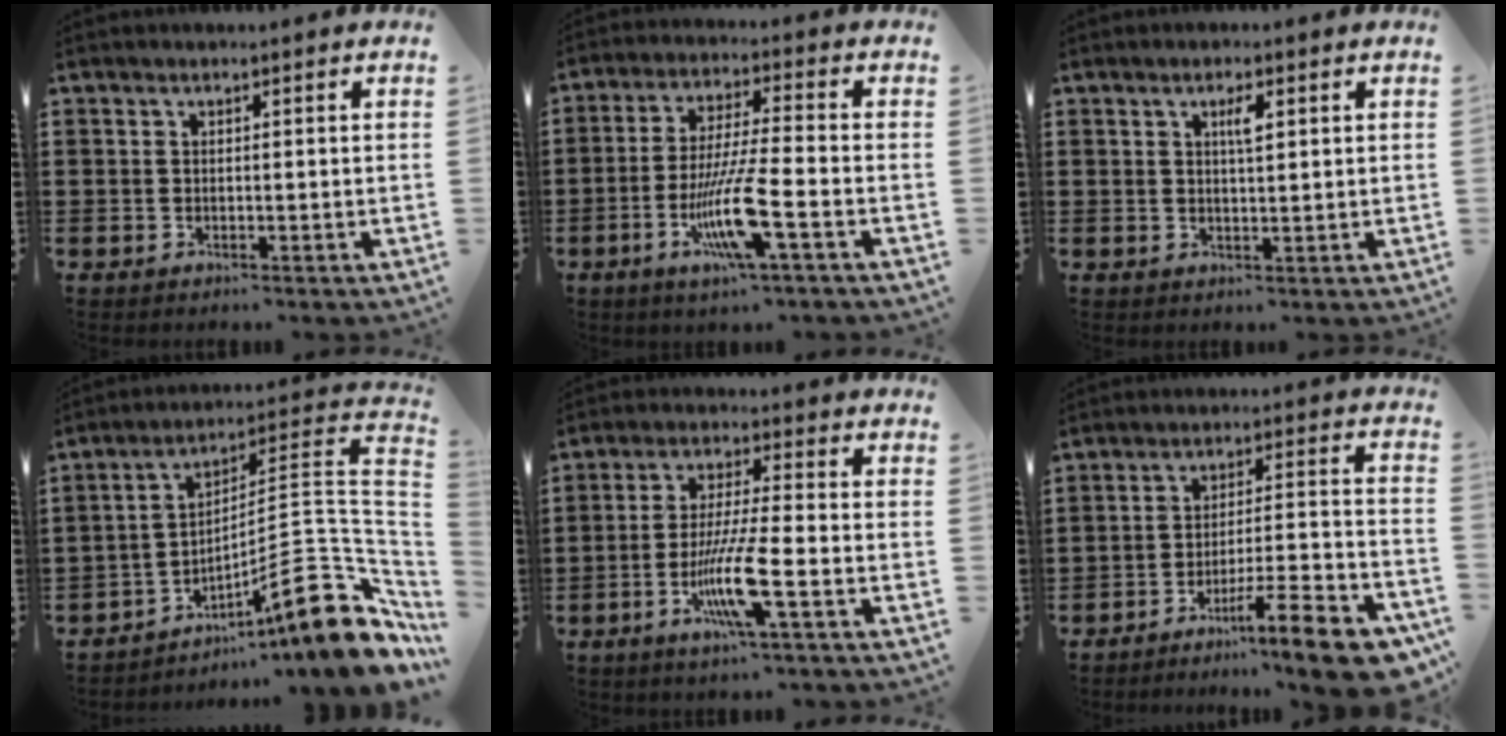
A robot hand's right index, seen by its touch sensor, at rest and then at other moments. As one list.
[{"total": 10.7, "force": [-4.2, 1.1, 9.8], "torque": [-0.199, -0.014, -0.083]}, {"total": 2.5, "force": [1.0, 0.7, 2.2], "torque": [-0.038, 0.003, 0.012]}, {"total": 14.2, "force": [-7.0, 3.0, 12.0], "torque": [-0.159, -0.006, -0.122]}, {"total": 9.3, "force": [-3.6, 0.8, 8.5], "torque": [-0.179, -0.016, -0.073]}, {"total": 11.9, "force": [-9.1, 0.9, 7.6], "torque": [-0.104, 0.026, -0.165]}]